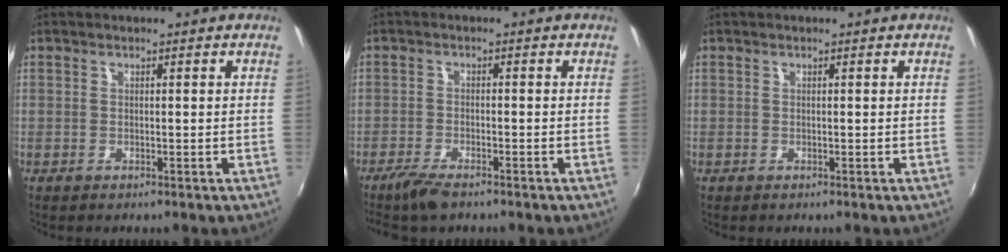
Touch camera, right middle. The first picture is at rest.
{"total": 4.6, "force": [-3.8, 0.9, 2.4], "torque": [-0.070, -0.010, -0.075]}
{"total": 0.0}